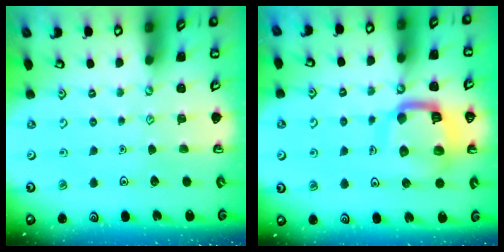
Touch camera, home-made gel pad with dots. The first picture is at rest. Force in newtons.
{"total": 13.4, "press": 13.3, "slide": 1.6}